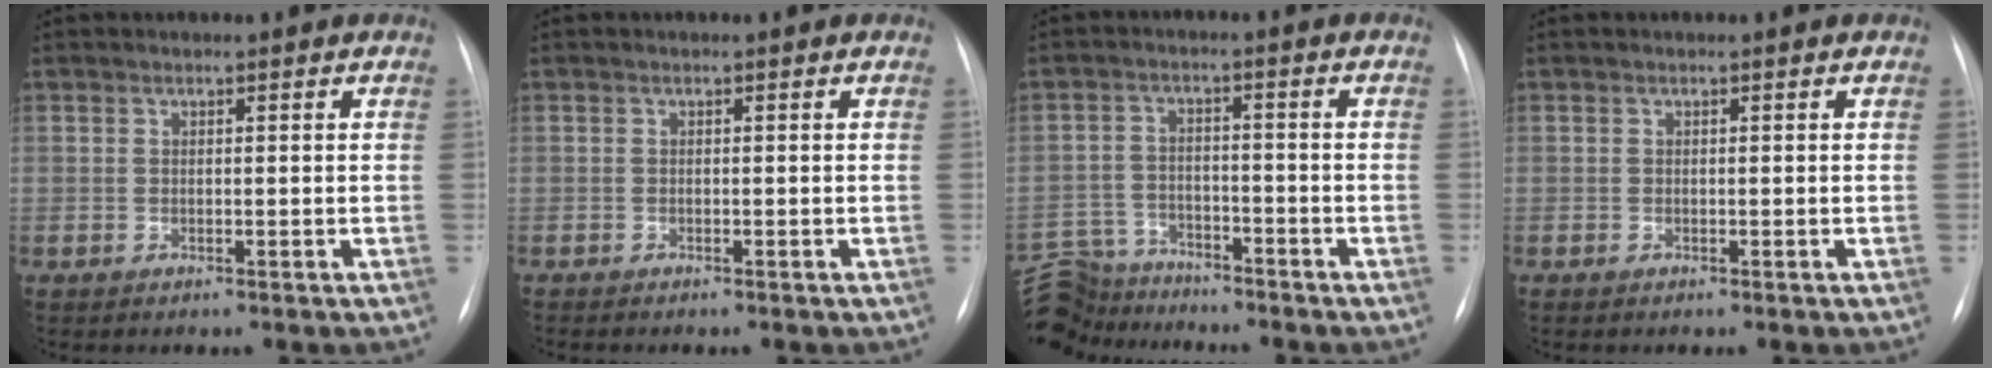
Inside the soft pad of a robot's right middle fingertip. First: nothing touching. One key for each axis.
{"total": 0.9, "fx": -0.8, "fy": 0.2, "fz": 0.4, "tx": -0.004, "ty": -0.001, "tz": -0.010}
{"total": 9.4, "fx": -9.1, "fy": 2.4, "fz": 0.0, "tx": -0.010, "ty": 0.016, "tz": -0.161}
{"total": 0.0}